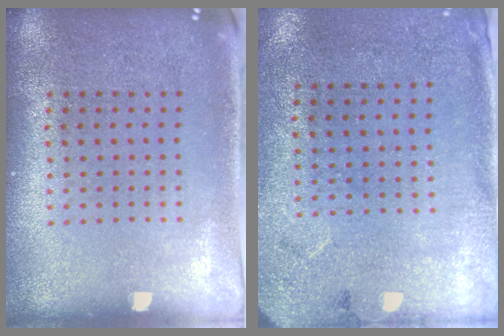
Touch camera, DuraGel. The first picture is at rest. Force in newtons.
{"total": 2.7, "press": 2.2, "slide": 1.6}